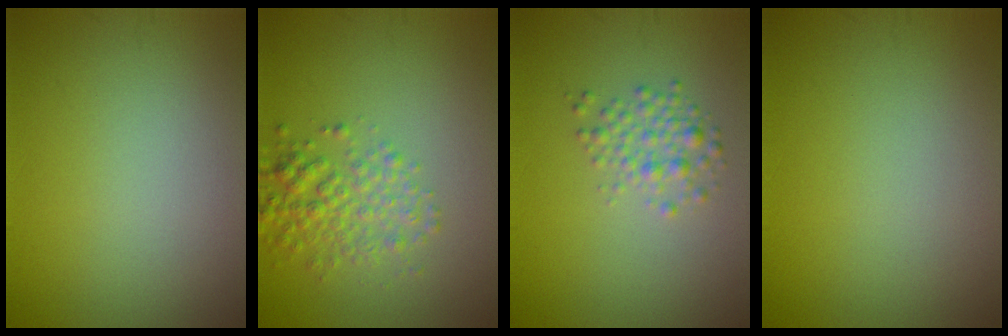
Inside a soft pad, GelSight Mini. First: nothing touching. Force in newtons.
{"total": 3.3, "press": 3.3, "slide": 0.1}
{"total": 2.1, "press": 2.1, "slide": 0.1}
{"total": 0.0}